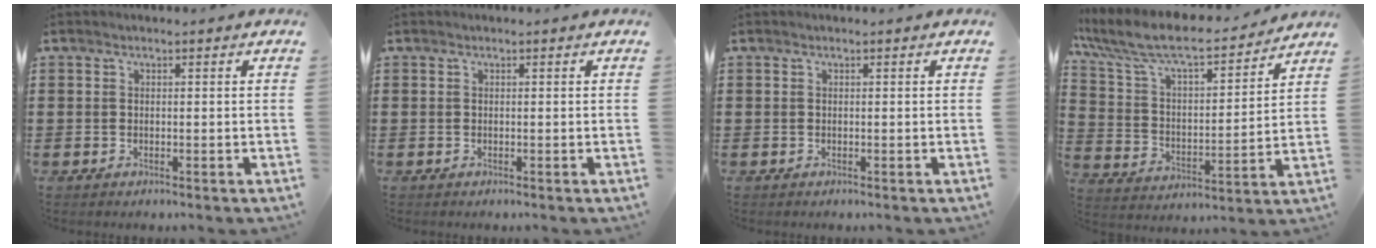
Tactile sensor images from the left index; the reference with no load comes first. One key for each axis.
{"total": 0.0}
{"total": 0.0}
{"total": 9.5, "fx": 8.0, "fy": 1.8, "fz": 4.7, "tx": -0.126, "ty": -0.049, "tz": 0.134}